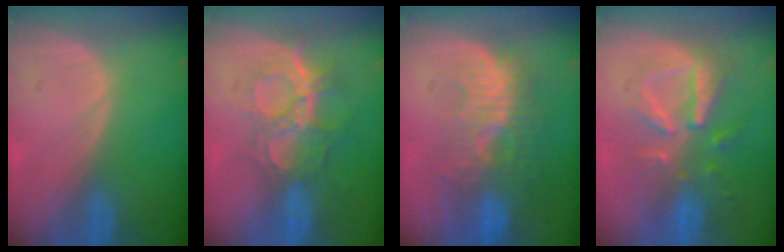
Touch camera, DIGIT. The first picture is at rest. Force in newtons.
{"total": 9.4, "press": 8.0, "slide": 5.0}
{"total": 10.6, "press": 9.5, "slide": 4.7}
{"total": 8.0, "press": 7.7, "slide": 2.4}